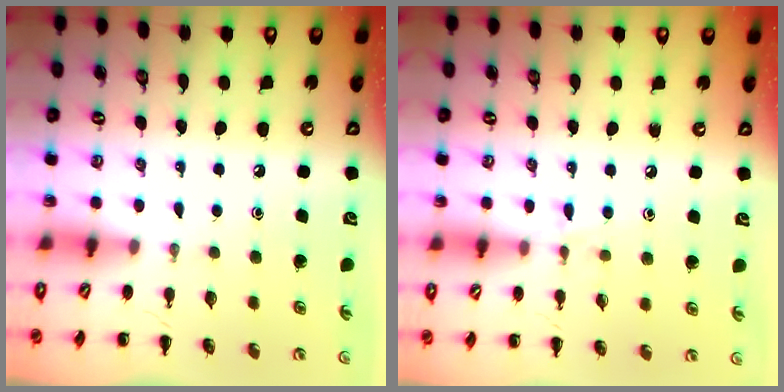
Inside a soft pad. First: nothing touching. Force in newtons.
{"total": 6.3, "press": 5.9, "slide": 2.2}